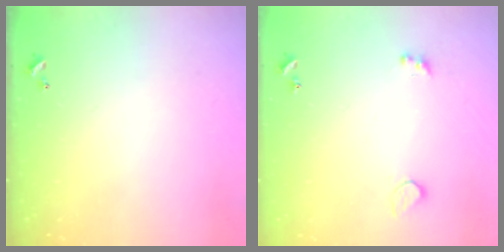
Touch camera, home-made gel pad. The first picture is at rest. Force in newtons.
{"total": 2.6, "press": 2.2, "slide": 1.2}